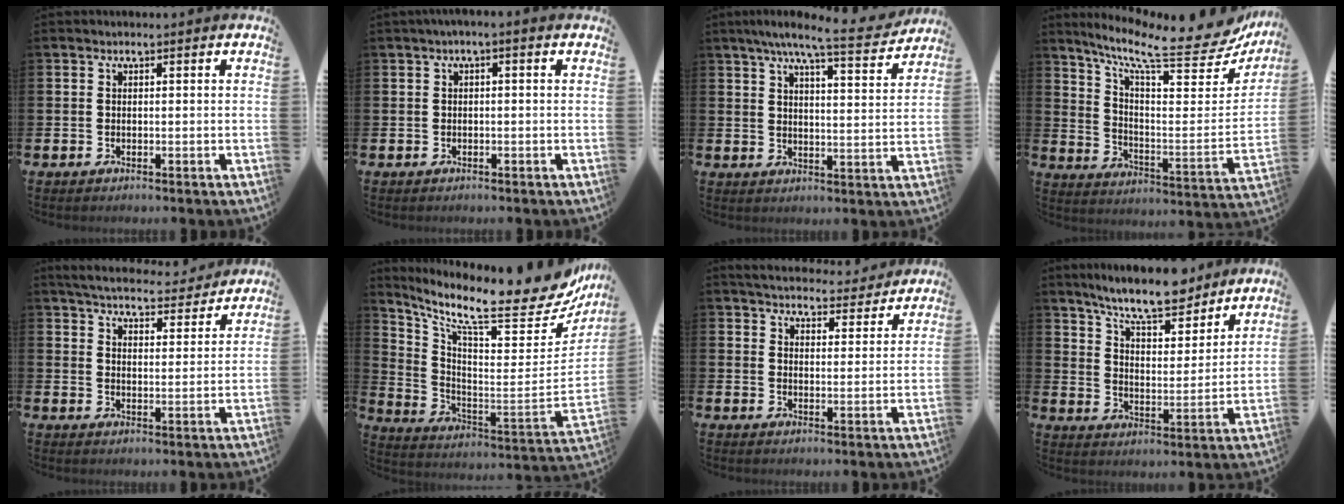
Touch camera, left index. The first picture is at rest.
{"total": 1.1, "force": [-0.2, 0.1, 1.1], "torque": [-0.024, 0.003, -0.004]}
{"total": 8.0, "force": [7.0, 0.6, 3.8], "torque": [-0.077, -0.037, 0.119]}
{"total": 10.6, "force": [8.2, 2.5, 6.2], "torque": [-0.118, -0.073, 0.125]}
{"total": 5.3, "force": [5.1, 0.9, 0.9], "torque": [-0.037, -0.037, 0.087]}
{"total": 15.4, "force": [11.8, 3.5, 9.1], "torque": [-0.151, -0.105, 0.187]}
{"total": 4.9, "force": [4.7, 0.9, 0.5], "torque": [-0.019, -0.039, 0.080]}
{"total": 9.4, "force": [8.7, 1.4, 3.3], "torque": [-0.083, -0.051, 0.155]}